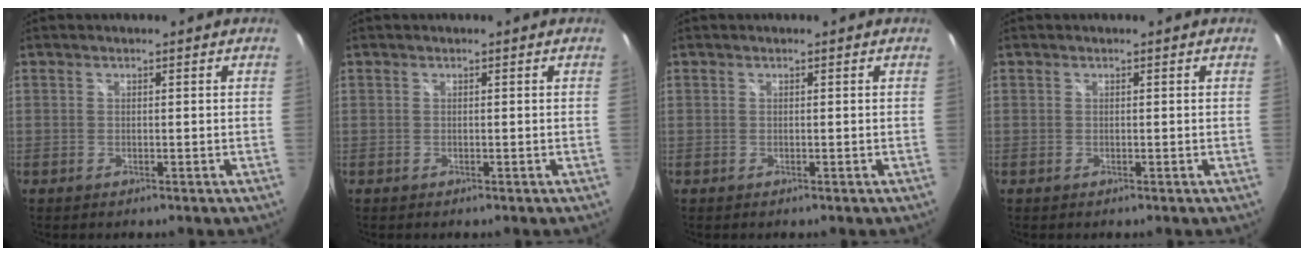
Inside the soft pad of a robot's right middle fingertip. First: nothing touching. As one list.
[{"total": 0.0}, {"total": 0.0}, {"total": 0.0}]